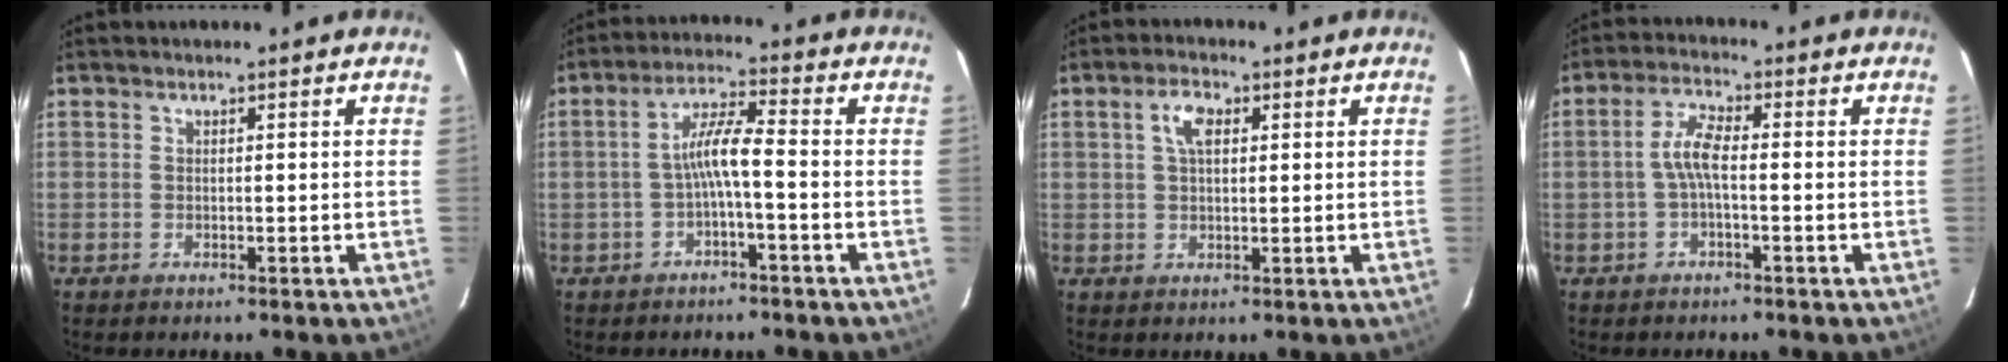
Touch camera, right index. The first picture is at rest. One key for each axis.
{"total": 5.3, "fx": -1.8, "fy": 0.2, "fz": 5.0, "tx": -0.106, "ty": 0.013, "tz": -0.032}
{"total": 4.0, "fx": 1.3, "fy": 2.1, "fz": 3.2, "tx": -0.060, "ty": 0.011, "tz": 0.024}
{"total": 4.2, "fx": -0.7, "fy": 1.1, "fz": 4.0, "tx": -0.087, "ty": 0.012, "tz": -0.015}